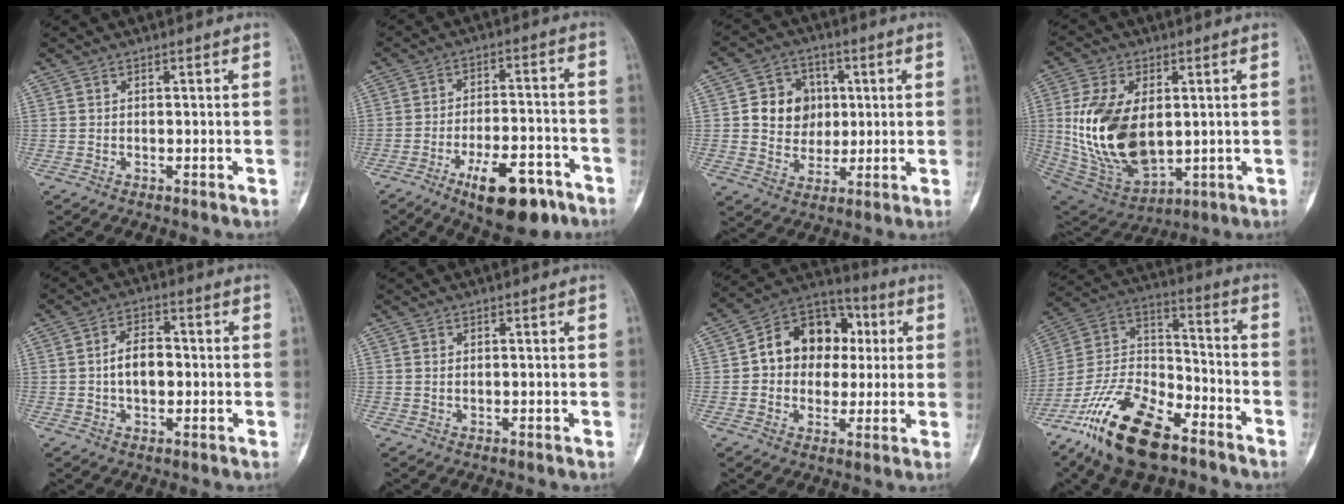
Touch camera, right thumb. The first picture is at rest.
{"total": 14.1, "force": [-8.1, 5.6, 10.1], "torque": [-0.137, 0.048, -0.117]}
{"total": 10.0, "force": [1.5, 8.8, 4.5], "torque": [-0.024, 0.001, 0.028]}
{"total": 20.5, "force": [1.2, 12.1, 16.5], "torque": [-0.316, -0.017, 0.044]}
{"total": 6.6, "force": [-0.3, 4.1, 5.2], "torque": [-0.079, 0.016, -0.009]}
{"total": 0.7, "force": [0.1, 0.5, 0.5], "torque": [-0.014, 0.002, 0.005]}
{"total": 15.2, "force": [1.9, 11.9, 9.3], "torque": [-0.089, 0.023, 0.023]}
{"total": 21.0, "force": [-13.8, 8.9, 13.1], "torque": [-0.260, 0.067, -0.257]}